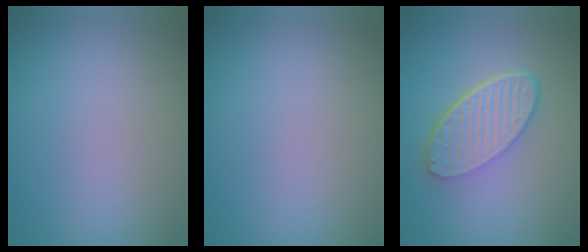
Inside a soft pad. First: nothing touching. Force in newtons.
{"total": 0.0}
{"total": 6.0, "press": 4.2, "slide": 4.2}